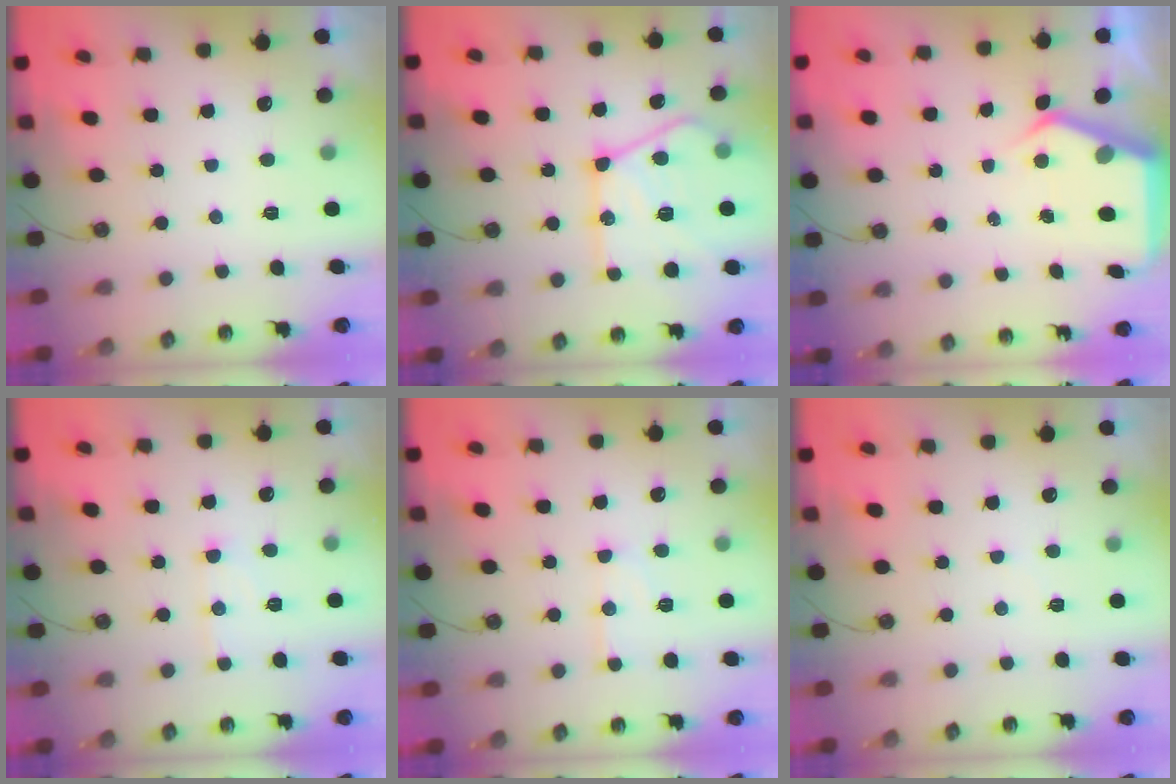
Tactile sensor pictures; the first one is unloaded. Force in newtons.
{"total": 18.9, "press": 18.9, "slide": 1.5}
{"total": 5.1, "press": 5.1, "slide": 0.5}
{"total": 7.4, "press": 7.4, "slide": 0.5}
{"total": 10.1, "press": 10.1, "slide": 0.9}
{"total": 2.4, "press": 2.4, "slide": 0.4}